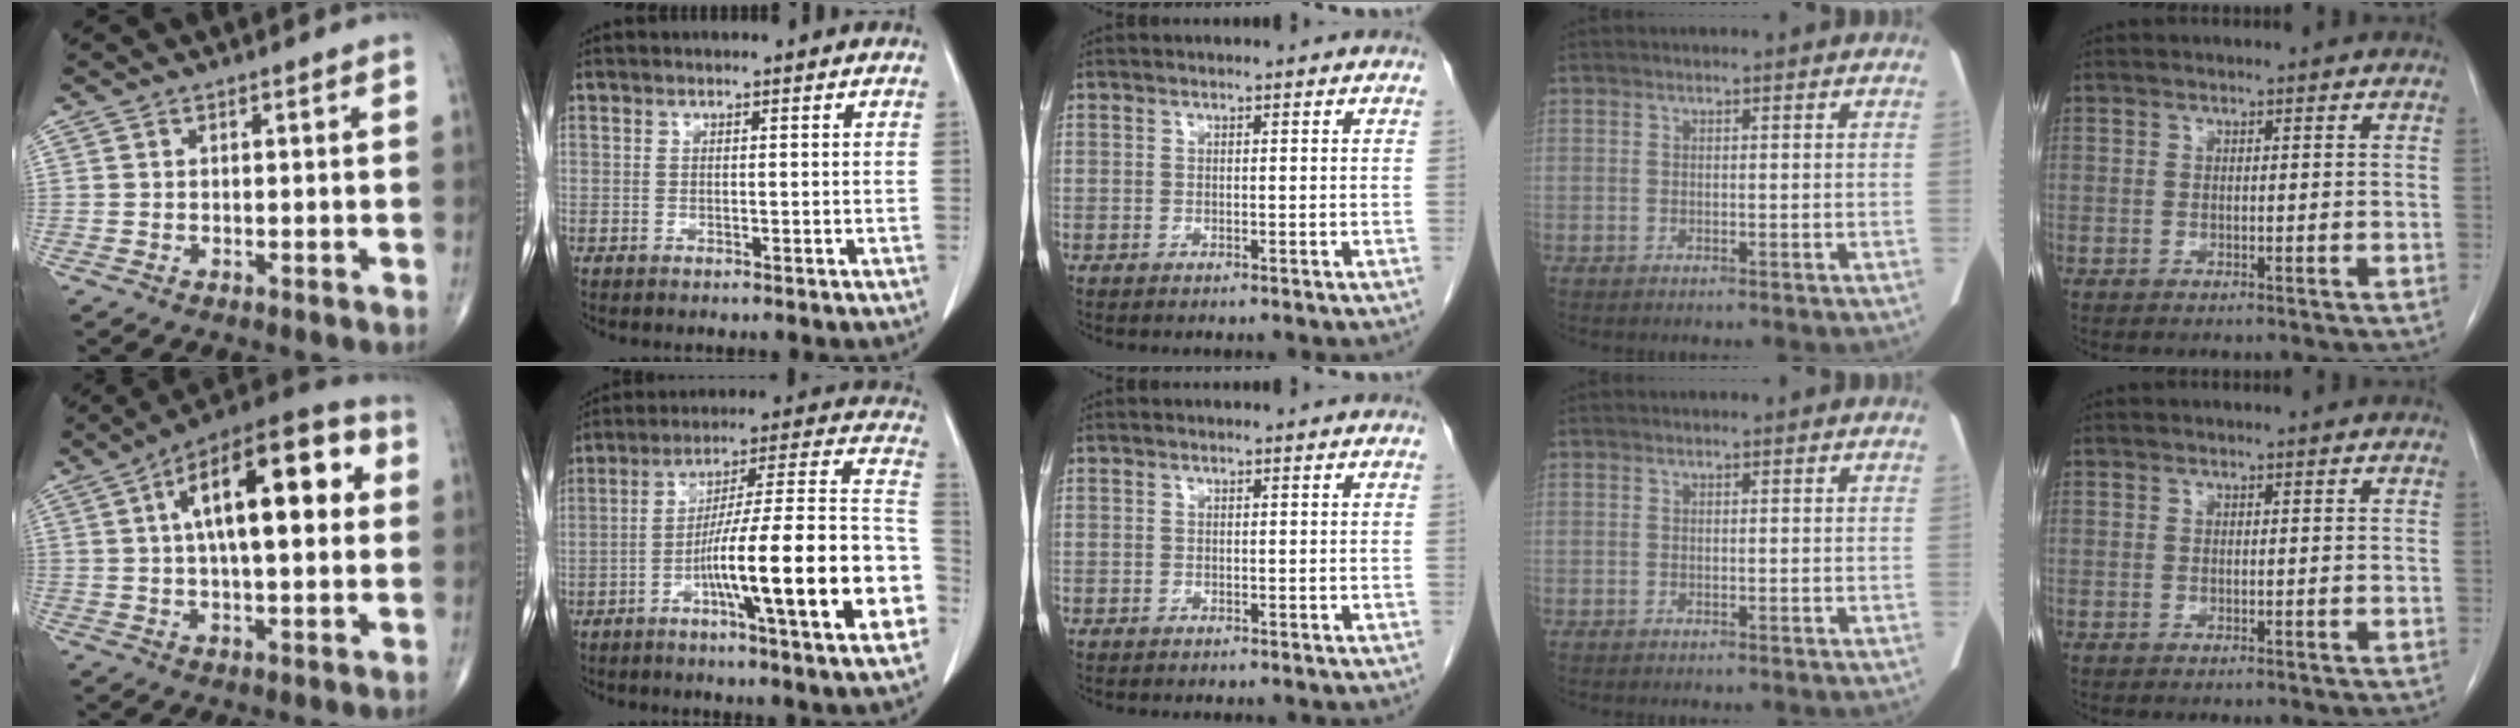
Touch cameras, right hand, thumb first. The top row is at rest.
{"thumb": {"total": 20.8, "force": [4.5, 8.4, 18.5], "torque": [-0.266, 0.021, 0.057]}, "index": {"total": 23.2, "force": [-7.4, 1.0, 21.9], "torque": [-0.258, 0.011, -0.114]}}